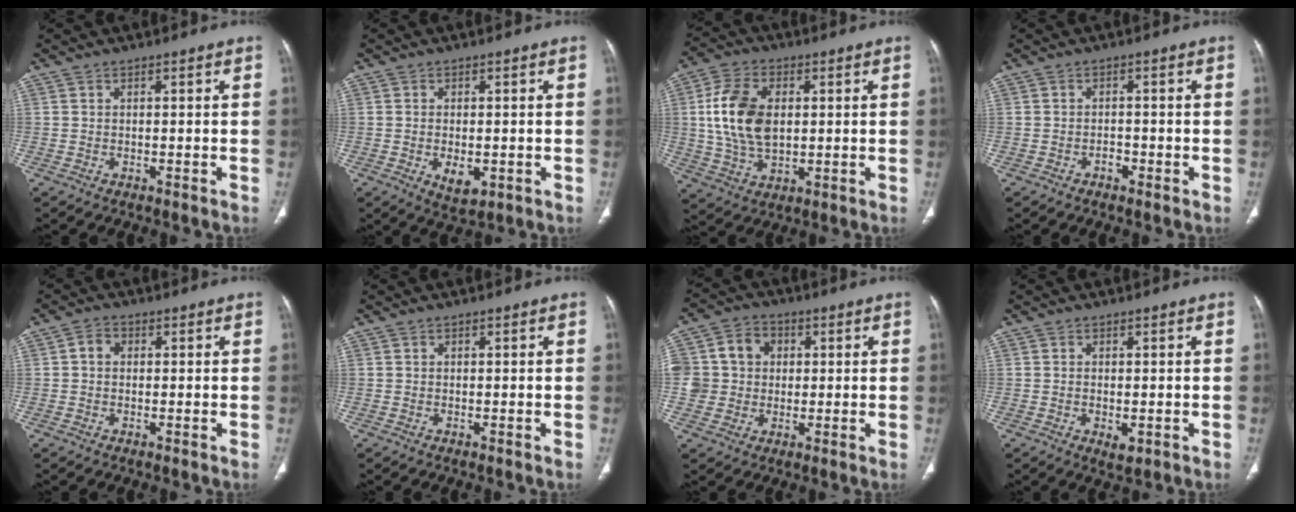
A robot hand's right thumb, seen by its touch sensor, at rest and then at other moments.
{"total": 4.8, "force": [-1.1, 2.7, 3.8], "torque": [-0.056, -0.008, -0.010]}
{"total": 13.2, "force": [1.6, 8.3, 10.1], "torque": [-0.189, 0.000, 0.033]}
{"total": 1.5, "force": [-0.9, 1.0, 0.8], "torque": [-0.009, 0.007, -0.015]}
{"total": 2.5, "force": [0.3, 2.1, 1.4], "torque": [-0.016, 0.011, 0.001]}
{"total": 0.0}
{"total": 12.7, "force": [1.6, 11.5, 5.3], "torque": [-0.087, 0.028, 0.030]}
{"total": 2.4, "force": [-0.6, 1.3, 2.0], "torque": [-0.035, -0.007, -0.006]}